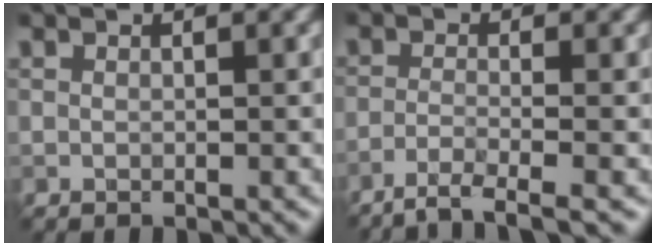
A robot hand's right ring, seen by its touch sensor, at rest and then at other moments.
{"total": 3.6, "force": [-2.6, 0.5, 2.5], "torque": [-0.042, 0.000, -0.059]}